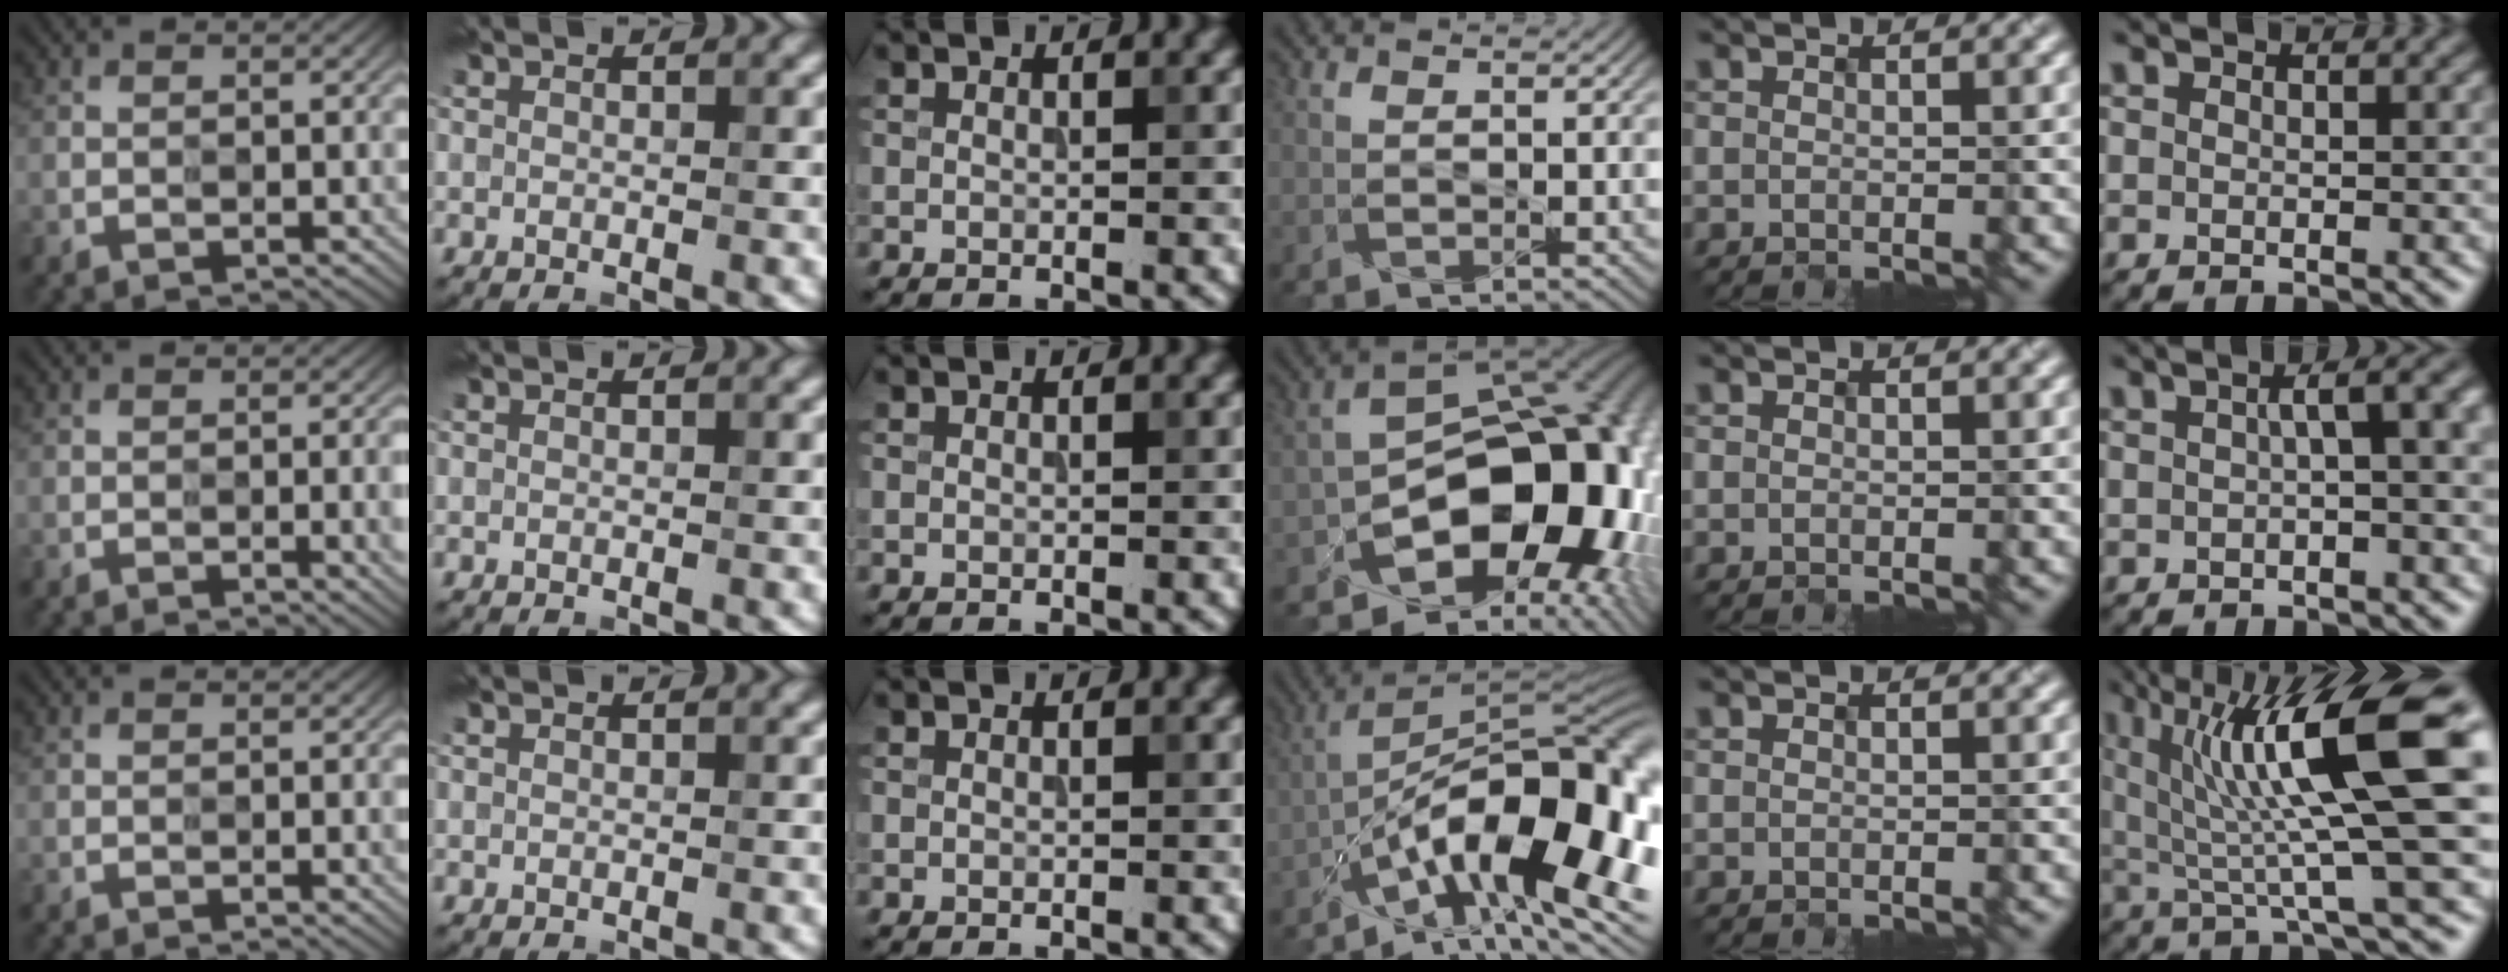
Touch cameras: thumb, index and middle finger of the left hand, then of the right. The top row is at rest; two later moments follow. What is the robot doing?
{"motion": "extract", "object": "connector and pipe"}